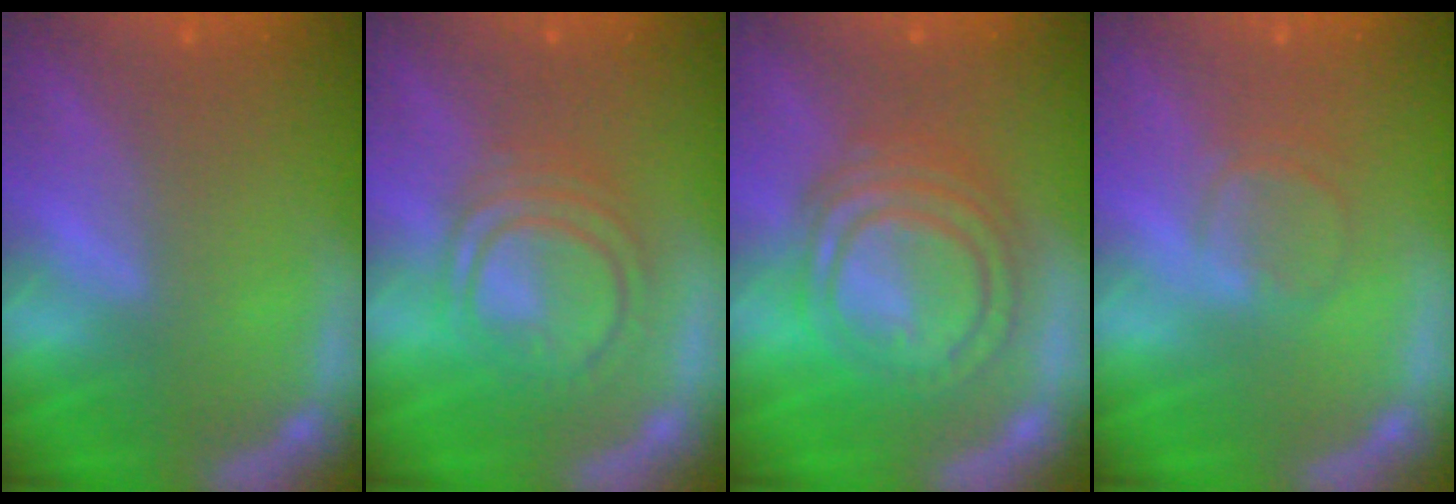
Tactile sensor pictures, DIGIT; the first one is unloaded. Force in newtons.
{"total": 6.5}
{"total": 9.5}
{"total": 2.4}